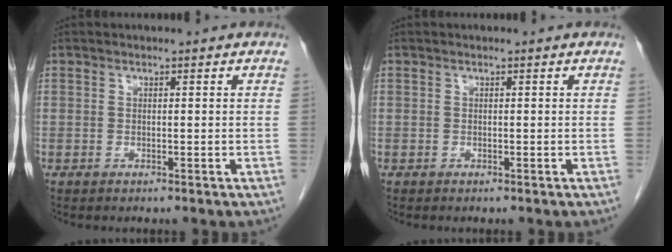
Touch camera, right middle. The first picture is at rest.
{"total": 0.0}